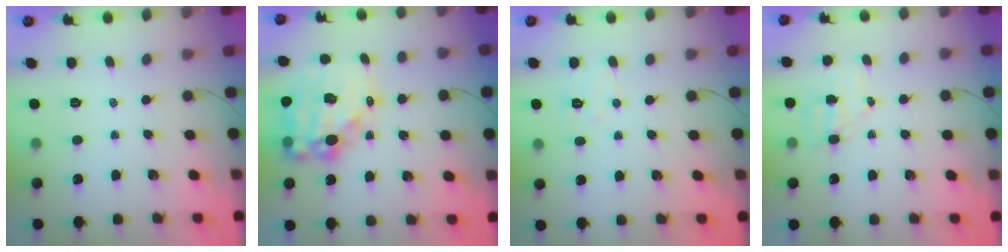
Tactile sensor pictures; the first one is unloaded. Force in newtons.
{"total": 17.2, "press": 16.8, "slide": 3.8}
{"total": 3.8, "press": 3.7, "slide": 0.8}
{"total": 4.7, "press": 4.6, "slide": 1.2}